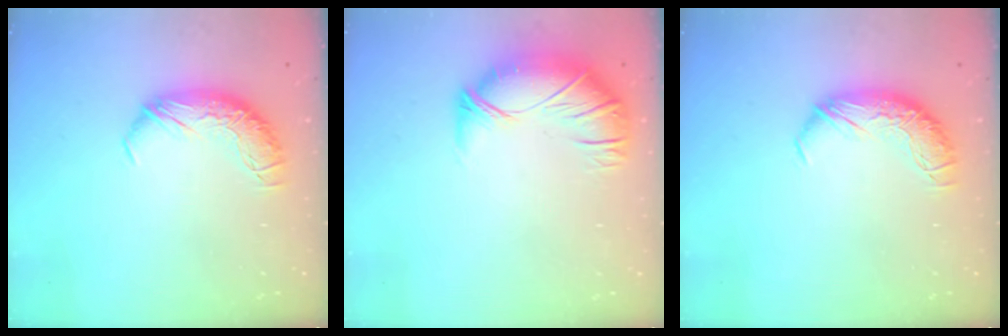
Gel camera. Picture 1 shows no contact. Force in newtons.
{"total": 2.7, "press": 1.1, "slide": 2.5}
{"total": 0.0}